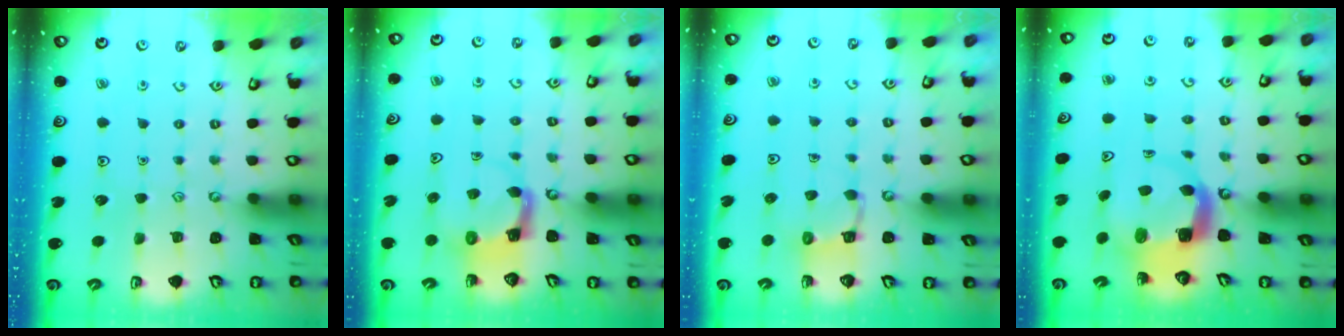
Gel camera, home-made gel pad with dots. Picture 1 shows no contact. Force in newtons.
{"total": 3.9, "press": 3.9, "slide": 0.7}
{"total": 4.7, "press": 4.7, "slide": 0.4}
{"total": 4.0, "press": 4.0, "slide": 0.3}